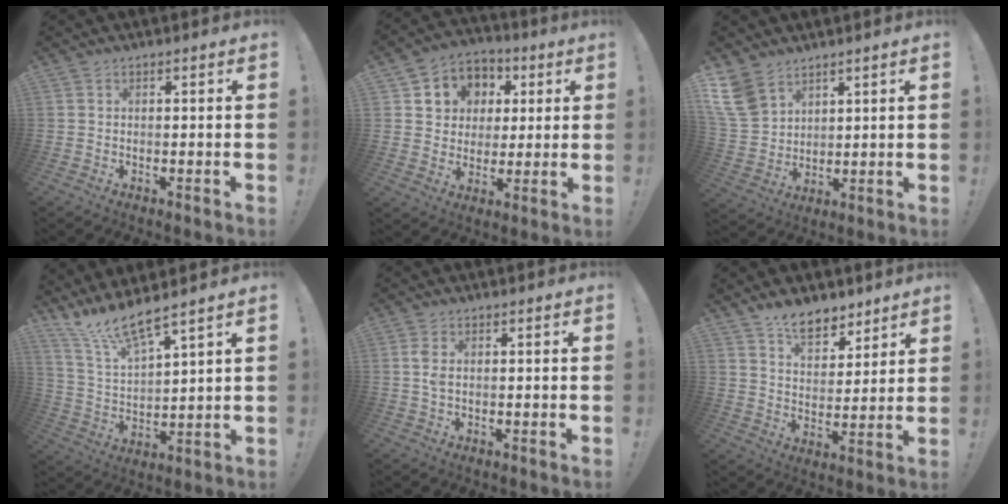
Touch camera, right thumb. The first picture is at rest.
{"total": 8.8, "force": [2.0, 8.4, 1.9], "torque": [-0.023, -0.018, 0.045]}
{"total": 10.4, "force": [7.2, 6.4, 4.0], "torque": [-0.088, -0.043, 0.145]}
{"total": 11.2, "force": [10.0, 1.1, 4.9], "torque": [-0.121, -0.065, 0.181]}
{"total": 2.9, "force": [0.5, 1.5, 2.4], "torque": [-0.048, 0.006, 0.008]}
{"total": 10.1, "force": [7.5, 5.1, 4.4], "torque": [-0.063, -0.048, 0.141]}